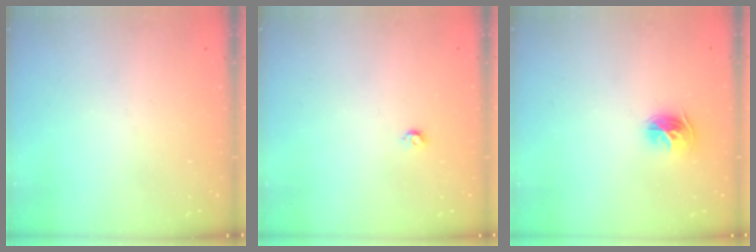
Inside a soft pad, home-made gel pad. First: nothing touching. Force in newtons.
{"total": 3.4, "press": 3.4, "slide": 0.6}
{"total": 9.2, "press": 9.1, "slide": 0.9}